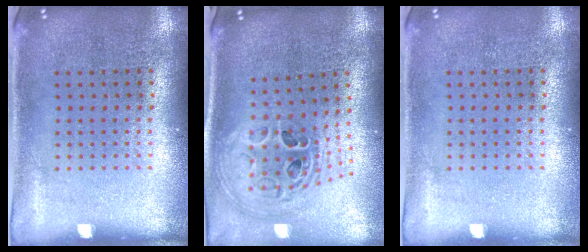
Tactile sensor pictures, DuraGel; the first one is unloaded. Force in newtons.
{"total": 1.7, "press": 1.5, "slide": 0.9}
{"total": 0.0}